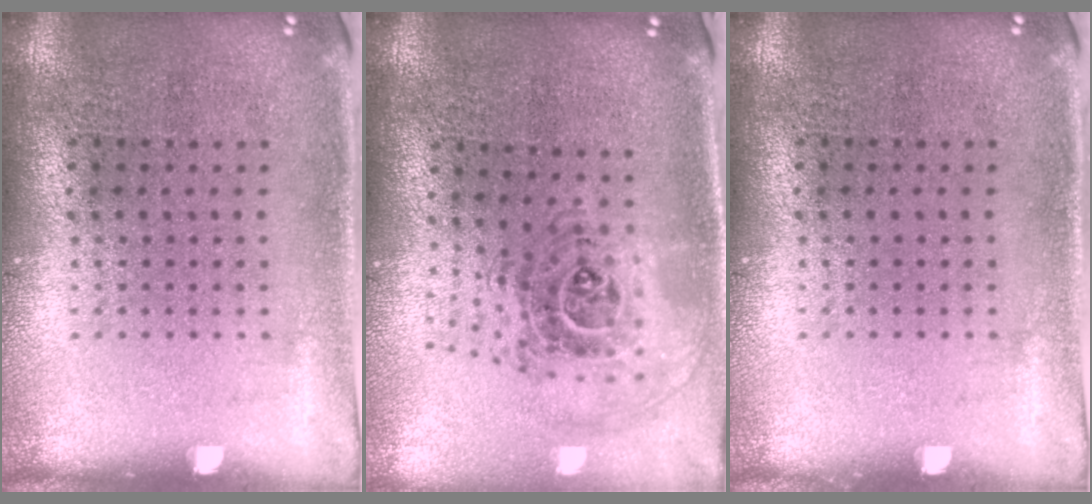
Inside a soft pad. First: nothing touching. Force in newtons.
{"total": 1.3, "press": 1.2, "slide": 0.6}
{"total": 0.0}